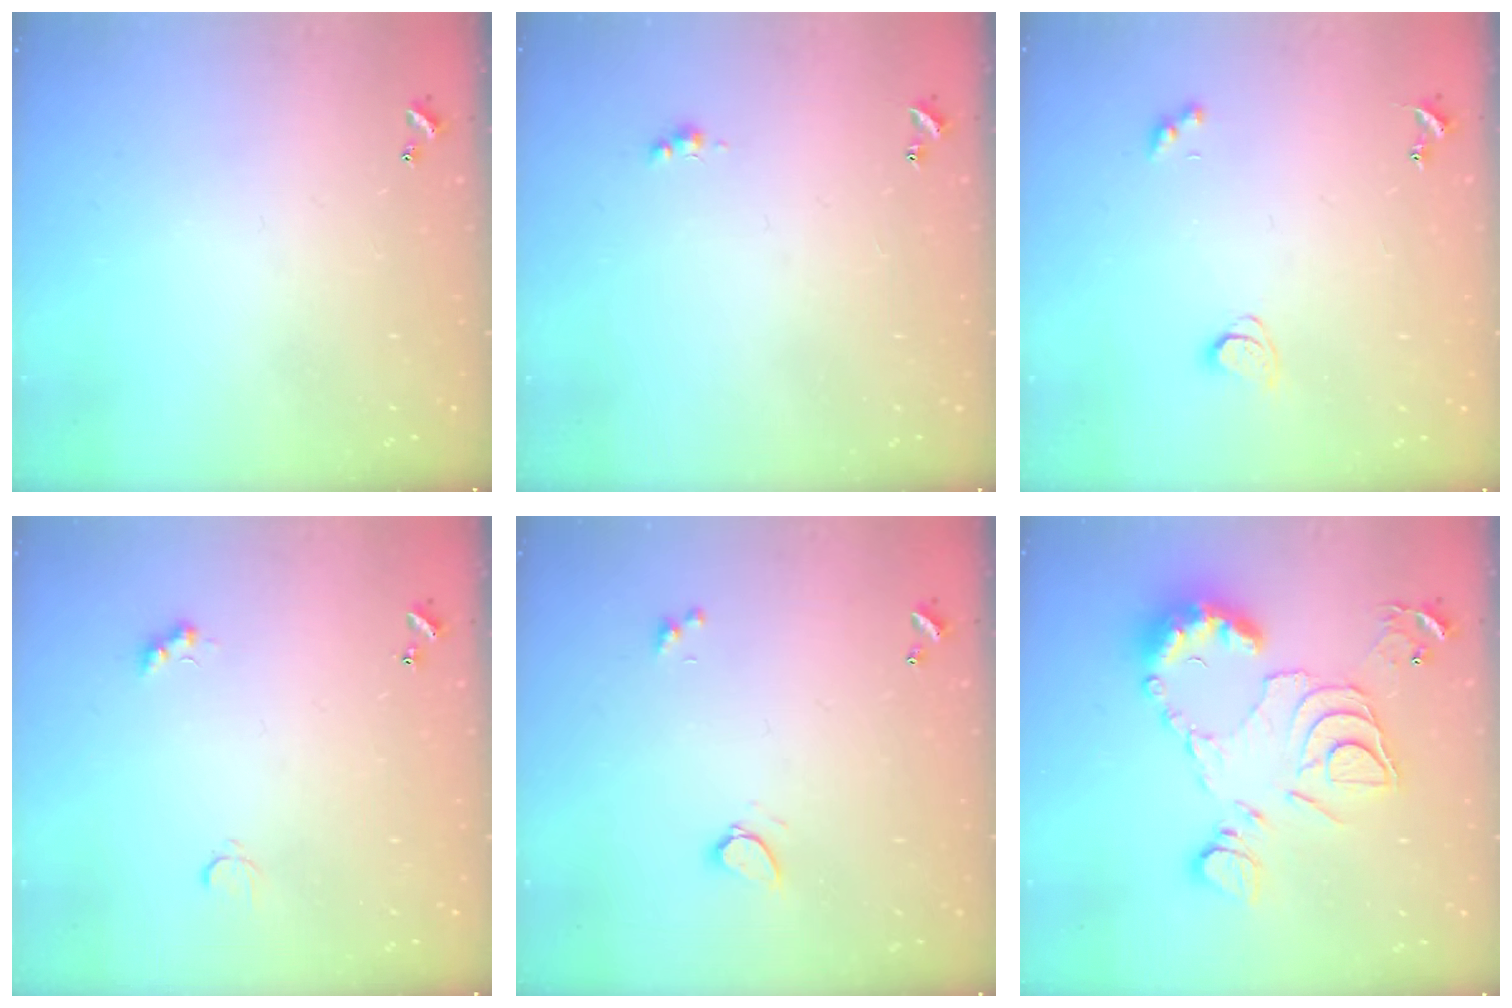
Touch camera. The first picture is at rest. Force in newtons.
{"total": 1.1, "press": 1.1, "slide": 0.3}
{"total": 1.8, "press": 1.8, "slide": 0.3}
{"total": 1.7, "press": 1.5, "slide": 0.6}
{"total": 1.2, "press": 1.2, "slide": 0.3}
{"total": 14.6, "press": 14.5, "slide": 0.9}